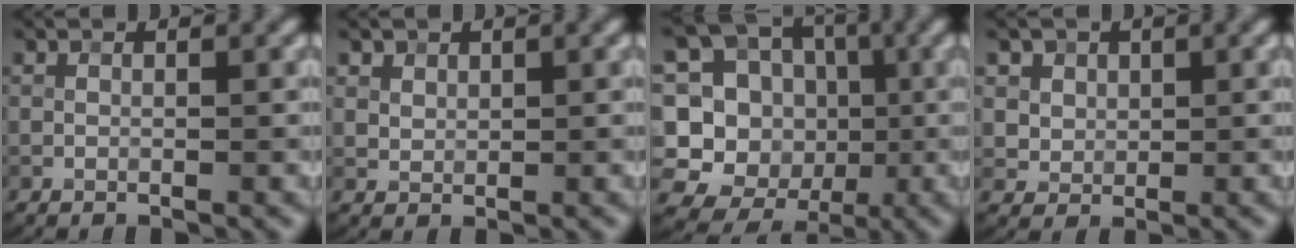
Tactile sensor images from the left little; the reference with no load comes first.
{"total": 1.7, "force": [1.2, 1.1, 0.5], "torque": [-0.016, -0.008, 0.035]}
{"total": 16.0, "force": [-2.0, 15.1, 5.0], "torque": [-0.140, 0.031, -0.053]}
{"total": 4.9, "force": [2.7, 3.7, 1.9], "torque": [-0.054, -0.003, 0.056]}